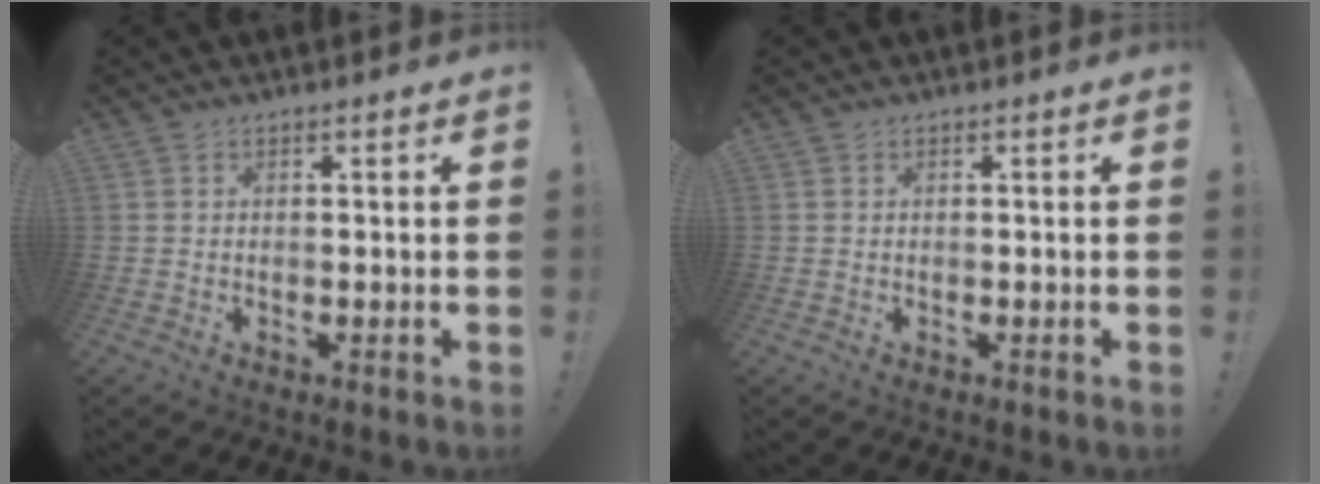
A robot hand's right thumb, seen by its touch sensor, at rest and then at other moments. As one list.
[{"total": 0.0}]